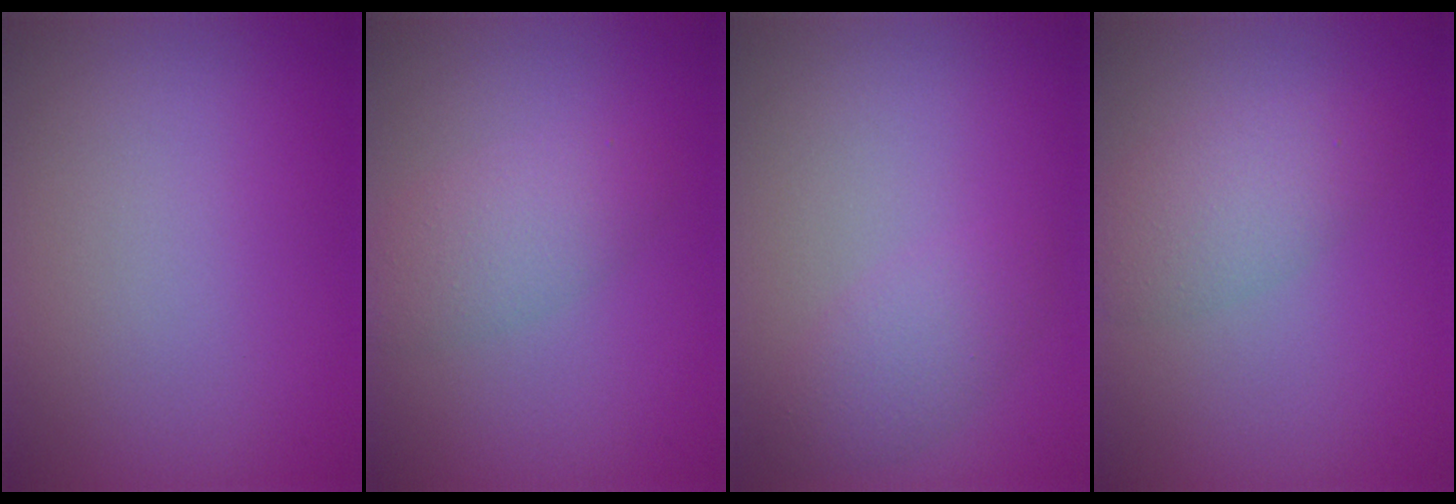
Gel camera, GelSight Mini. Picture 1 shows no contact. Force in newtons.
{"total": 2.9, "press": 2.9, "slide": 0.1}
{"total": 2.4, "press": 2.4, "slide": 0.2}
{"total": 2.3, "press": 2.3, "slide": 0.2}